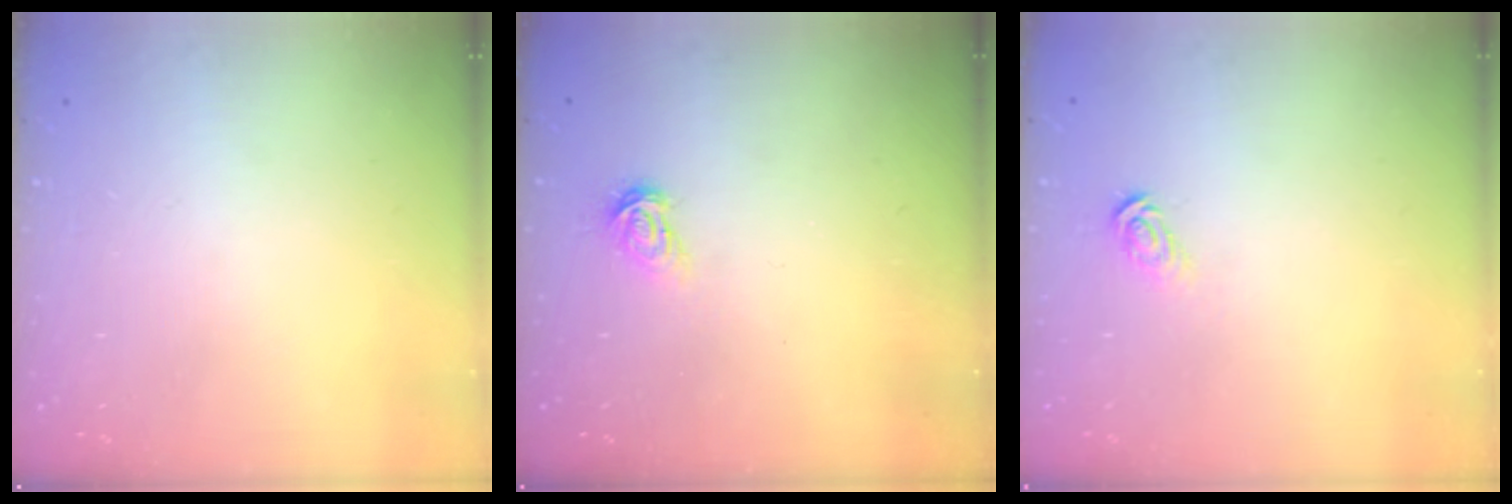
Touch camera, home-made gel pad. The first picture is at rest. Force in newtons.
{"total": 3.2, "press": 3.2, "slide": 0.3}
{"total": 4.5, "press": 4.5, "slide": 0.2}